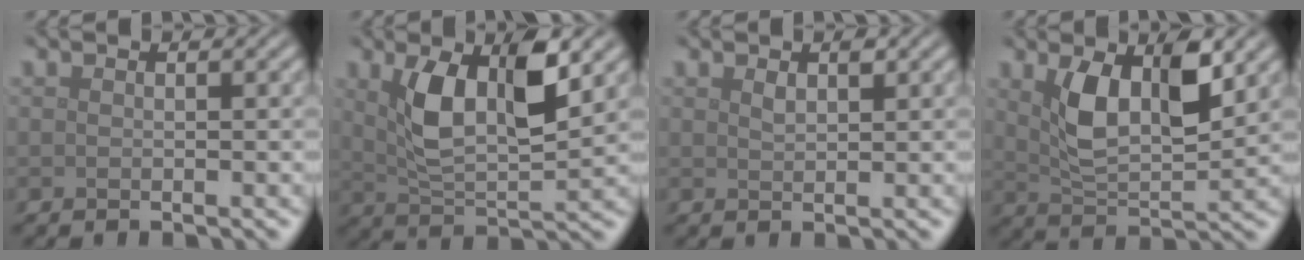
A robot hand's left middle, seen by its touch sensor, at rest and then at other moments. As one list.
[{"total": 6.9, "force": [2.3, 2.7, 5.9], "torque": [-0.119, 0.002, 0.044]}, {"total": 1.2, "force": [0.7, 0.5, 0.9], "torque": [-0.018, 0.001, 0.014]}, {"total": 6.3, "force": [2.2, 2.7, 5.3], "torque": [-0.106, -0.002, 0.044]}]